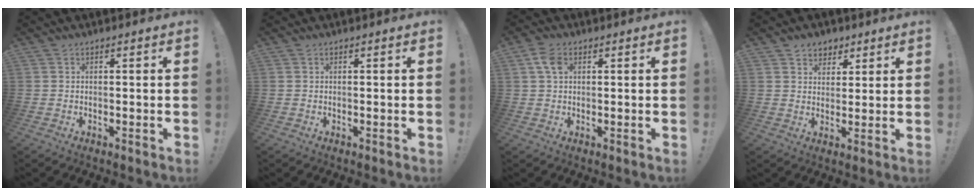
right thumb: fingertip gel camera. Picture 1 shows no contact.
{"total": 0.0}
{"total": 5.0, "force": [1.6, 3.0, 3.6], "torque": [-0.069, 0.006, 0.033]}
{"total": 6.4, "force": [3.8, 5.1, 0.6], "torque": [-0.003, -0.029, 0.075]}